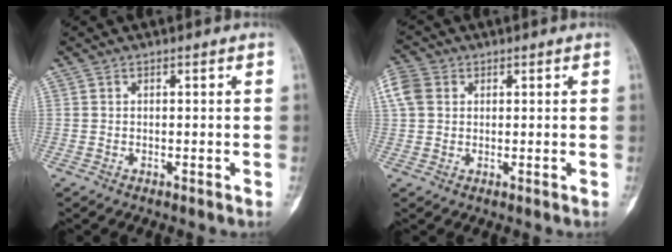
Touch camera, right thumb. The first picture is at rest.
{"total": 5.6, "force": [1.6, 4.4, 3.0], "torque": [-0.071, 0.012, 0.027]}